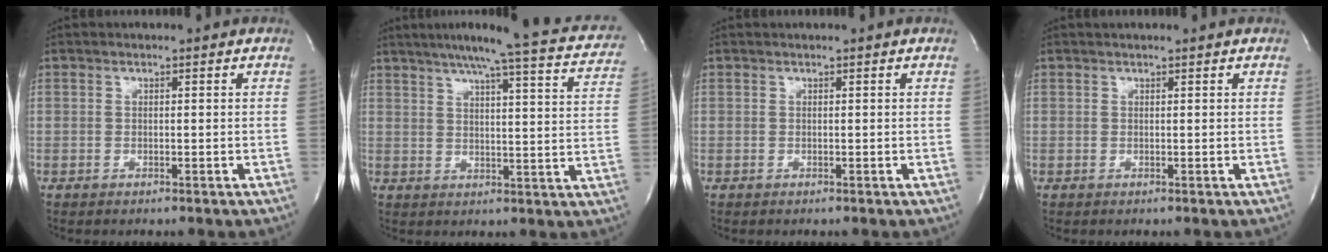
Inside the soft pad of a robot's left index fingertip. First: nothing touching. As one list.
[{"total": 20.3, "force": [17.8, 1.6, 9.7], "torque": [-0.135, -0.024, 0.203]}, {"total": 0.7, "force": [0.7, -0.1, 0.2], "torque": [-0.009, -0.001, 0.011]}, {"total": 3.1, "force": [2.8, 0.3, 1.2], "torque": [-0.018, 0.019, 0.031]}]